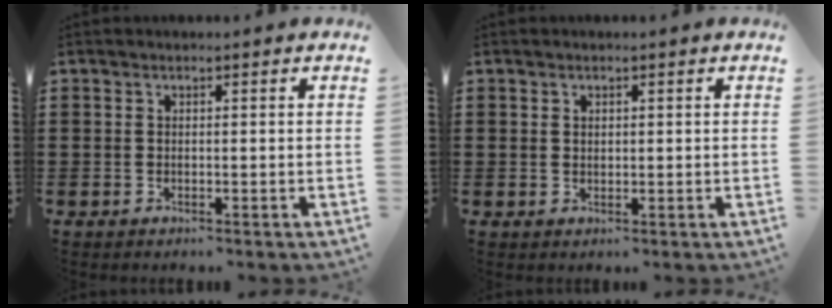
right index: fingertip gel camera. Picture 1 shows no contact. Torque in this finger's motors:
{"motor_torque": [-0.73, 1.41, -0.03, -0.01]}